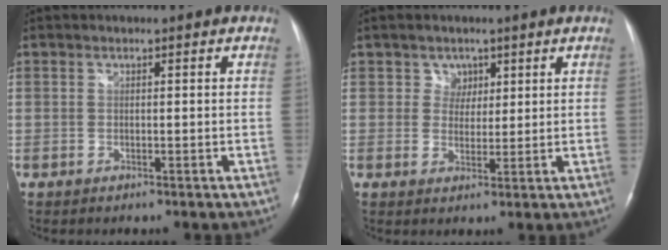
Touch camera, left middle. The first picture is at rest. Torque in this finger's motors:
{"motor_torque": [-0.21, -0.11, -0.10, -0.01]}